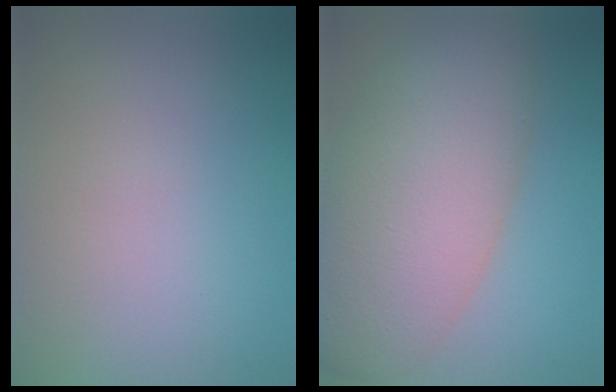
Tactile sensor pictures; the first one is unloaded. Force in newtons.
{"total": 10.9, "press": 10.9, "slide": 0.5}